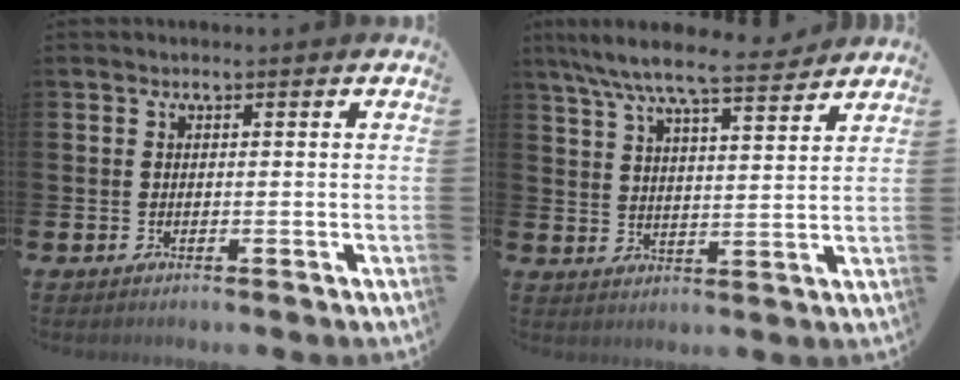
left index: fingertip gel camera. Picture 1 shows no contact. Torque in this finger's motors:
{"motor_torque": [1.05, -1.03, 0.83, 0.21]}